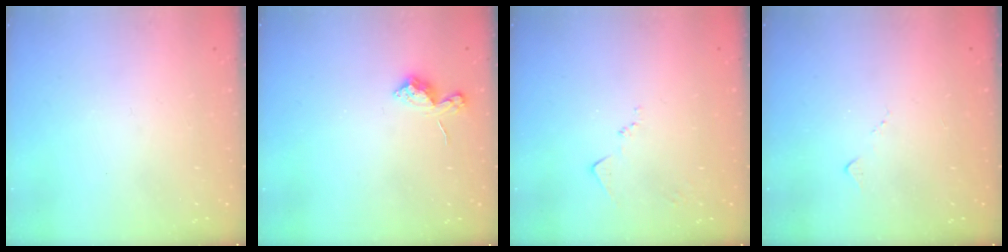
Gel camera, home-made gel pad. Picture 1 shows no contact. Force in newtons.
{"total": 8.0, "press": 8.0, "slide": 0.6}
{"total": 7.8, "press": 7.8, "slide": 0.5}
{"total": 5.8, "press": 5.7, "slide": 0.8}